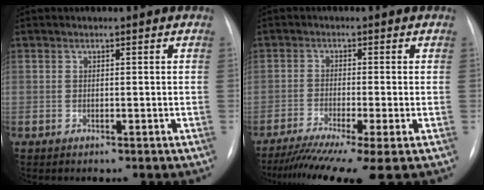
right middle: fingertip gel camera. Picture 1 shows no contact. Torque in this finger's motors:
{"motor_torque": [1.20, -0.94, 0.21, 0.05]}